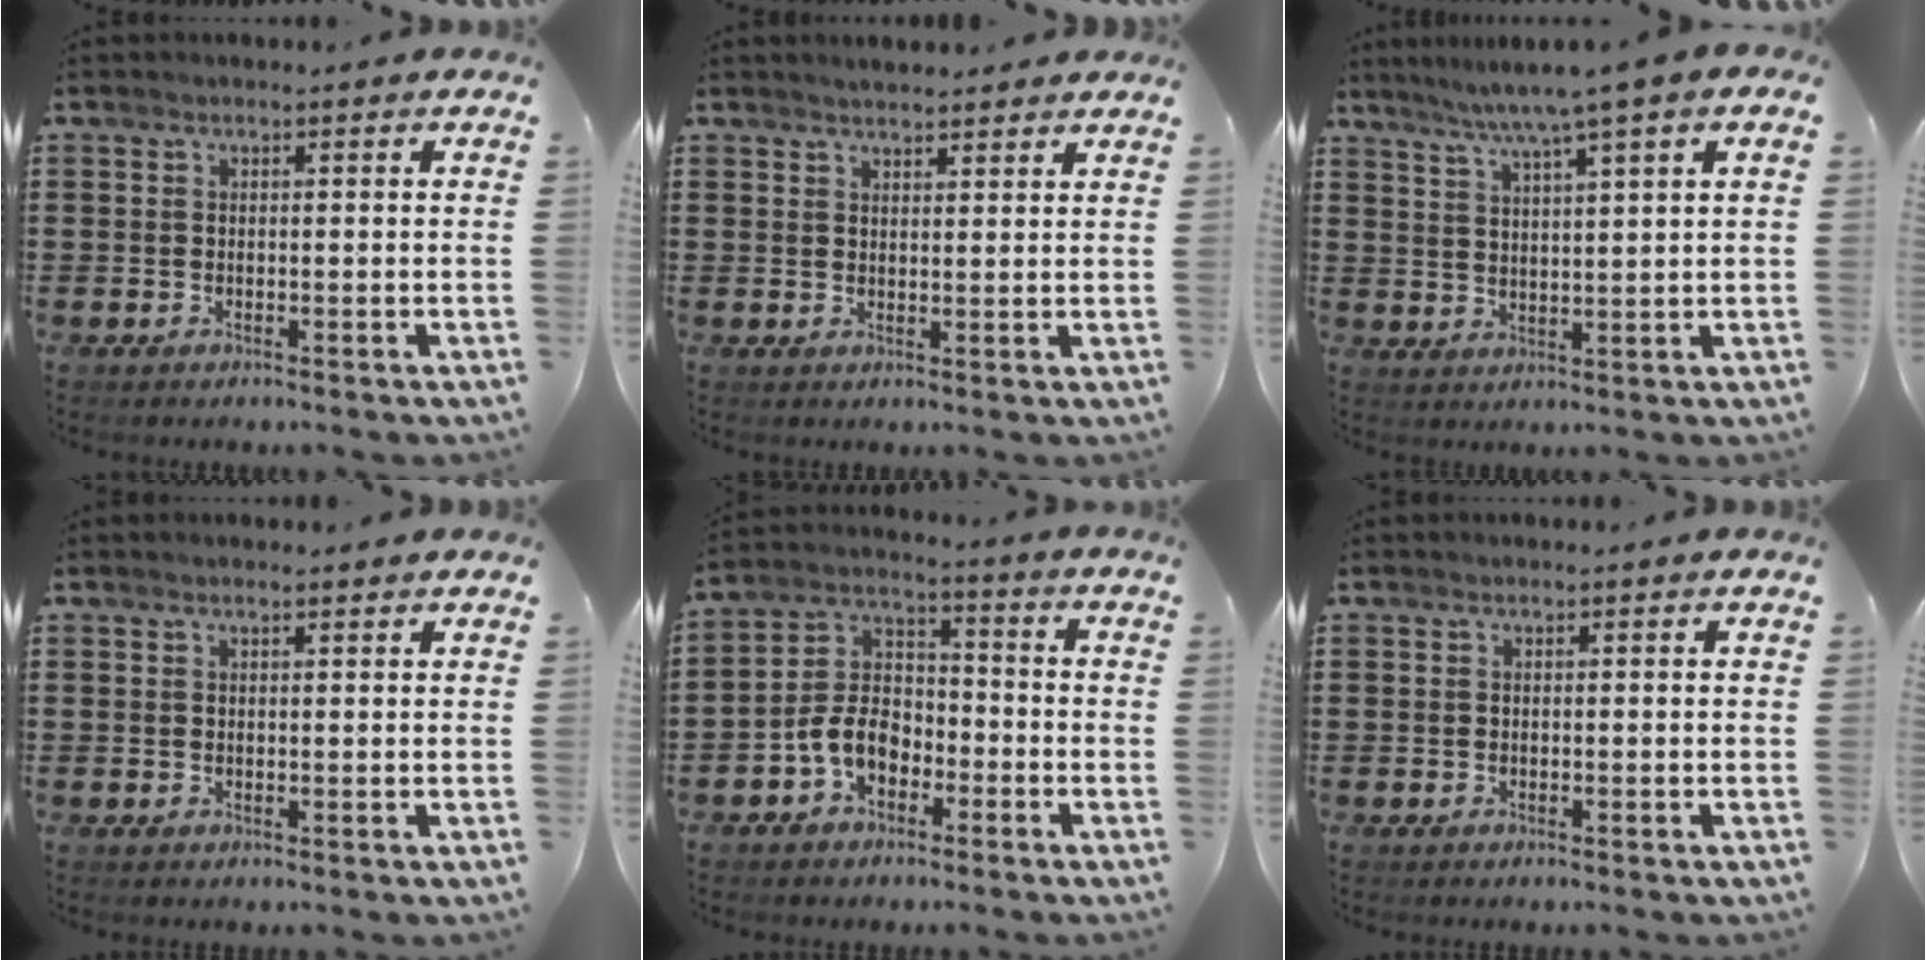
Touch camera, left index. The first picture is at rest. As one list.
[{"total": 2.2, "force": [2.2, 0.2, 0.1], "torque": [-0.008, 0.000, 0.041]}, {"total": 5.6, "force": [4.1, -0.7, 3.8], "torque": [-0.085, -0.015, 0.068]}, {"total": 0.8, "force": [0.7, 0.1, 0.4], "torque": [-0.009, 0.000, 0.012]}, {"total": 6.8, "force": [-3.6, 4.4, 3.8], "torque": [-0.097, 0.011, -0.076]}, {"total": 0.0}]